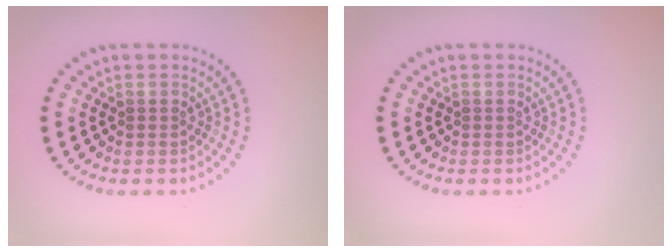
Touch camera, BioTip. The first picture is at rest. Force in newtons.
{"total": 0.0}